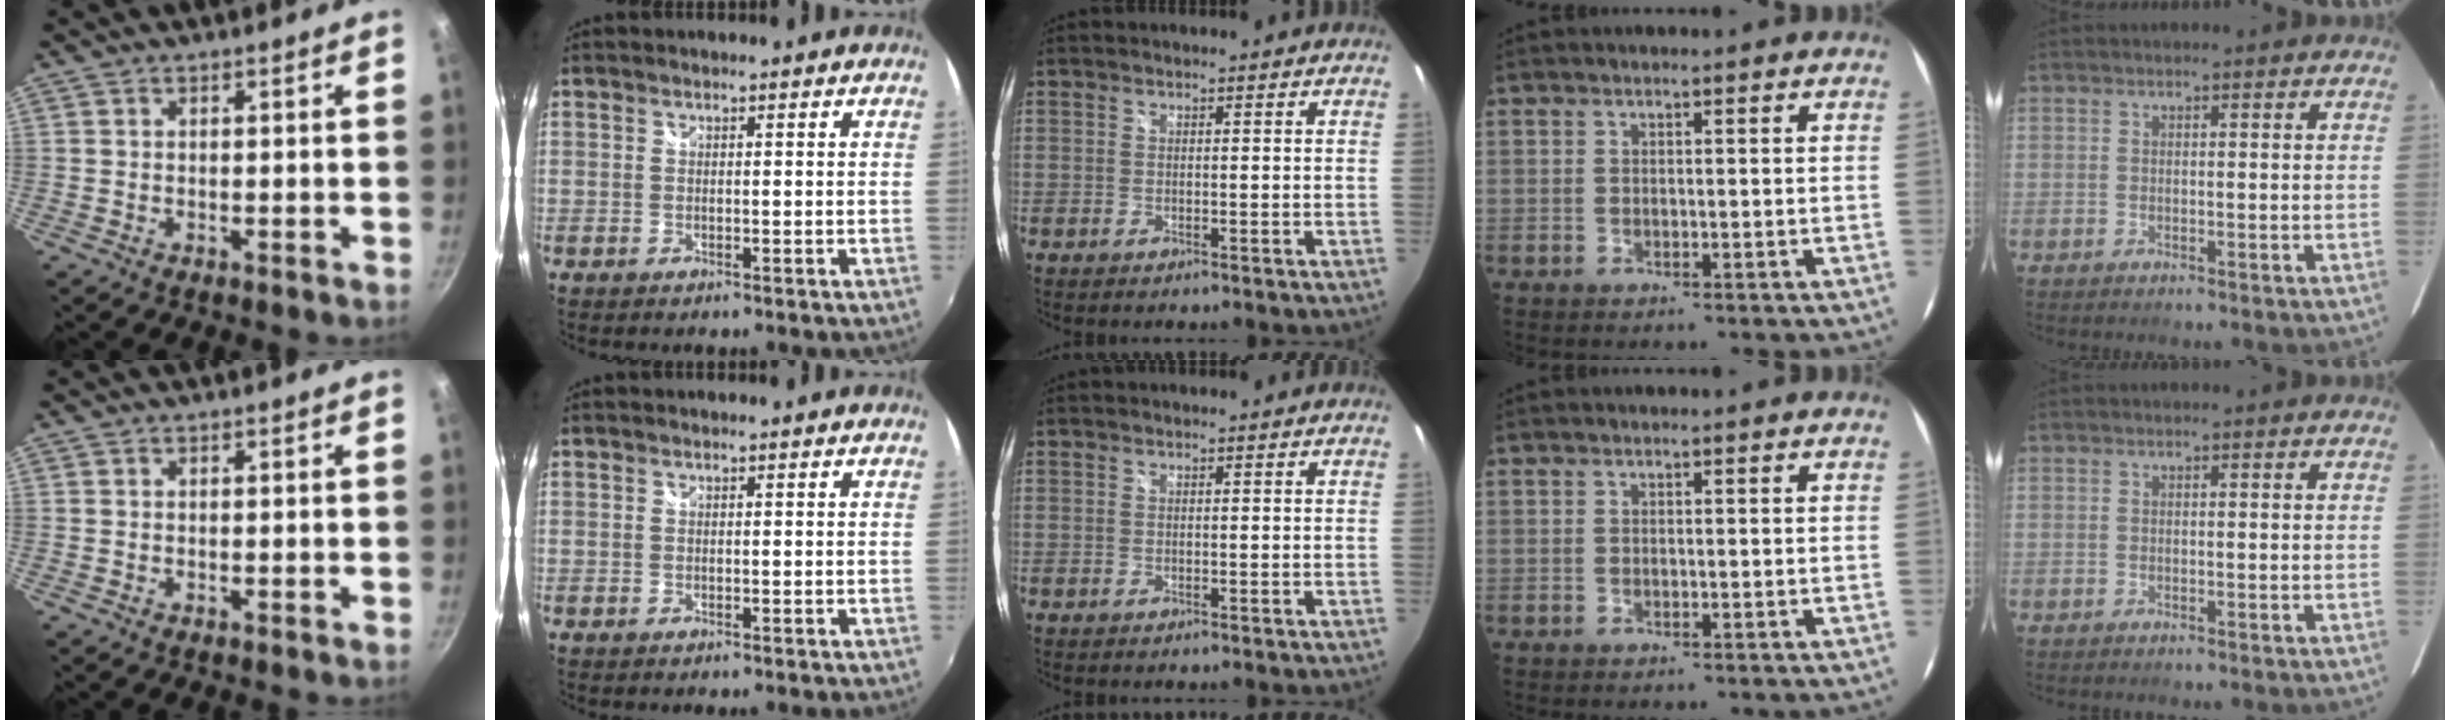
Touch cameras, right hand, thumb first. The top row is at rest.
{}